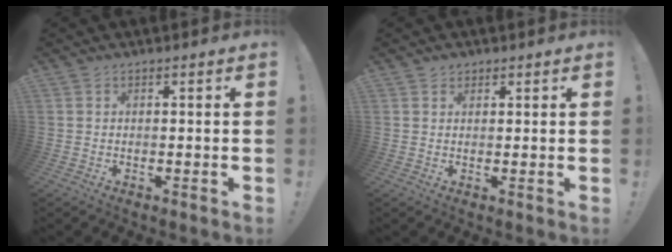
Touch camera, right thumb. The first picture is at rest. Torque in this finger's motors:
{"motor_torque": [0.00, 0.00, 0.01, -0.01, 0.00]}